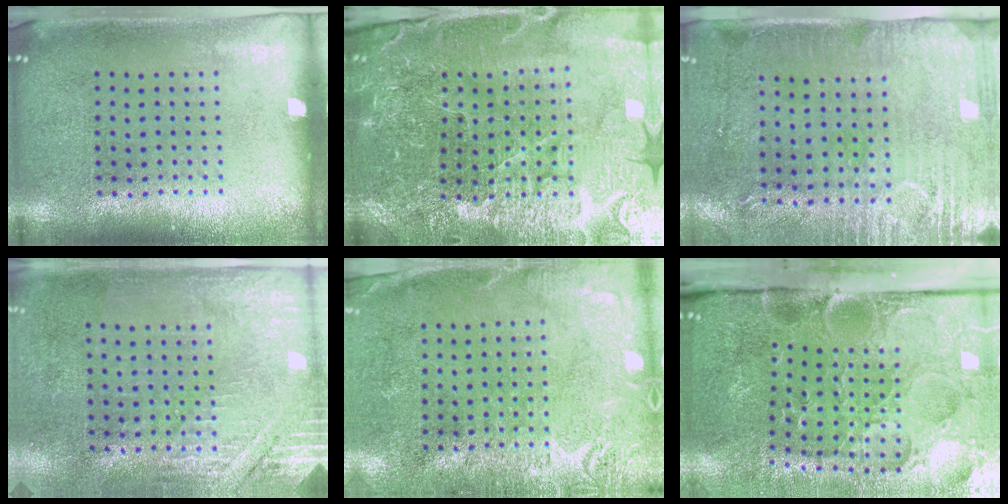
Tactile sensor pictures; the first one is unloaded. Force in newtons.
{"total": 4.6, "press": 4.4, "slide": 1.1}
{"total": 2.9, "press": 2.4, "slide": 1.6}
{"total": 2.8, "press": 2.6, "slide": 1.0}
{"total": 2.7, "press": 2.4, "slide": 1.2}
{"total": 5.3, "press": 4.1, "slide": 3.4}